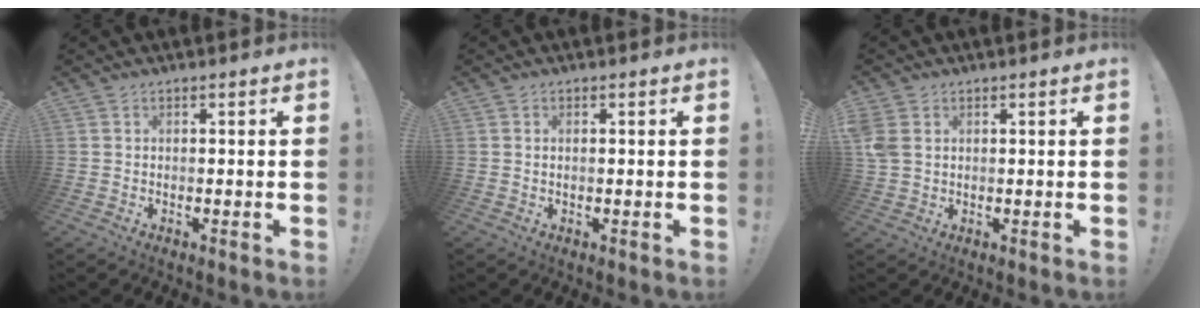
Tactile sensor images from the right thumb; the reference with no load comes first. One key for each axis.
{"total": 0.8, "fx": 0.3, "fy": 0.0, "fz": 0.7, "tx": -0.014, "ty": 0.001, "tz": 0.005}
{"total": 5.0, "fx": 1.6, "fy": 3.7, "fz": 2.9, "tx": -0.057, "ty": 0.001, "tz": 0.034}